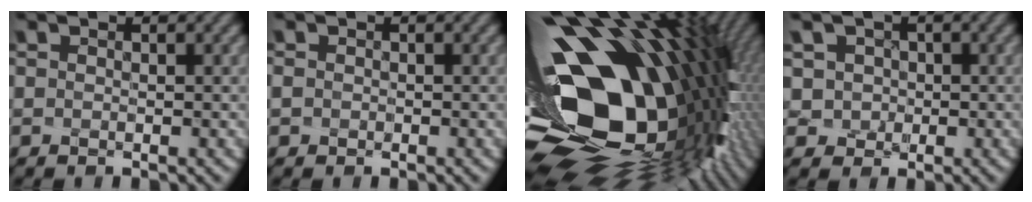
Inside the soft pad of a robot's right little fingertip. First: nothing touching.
{"total": 0.6, "force": [-0.1, 0.5, -0.1], "torque": [-0.002, 0.007, -0.012]}
{"total": 18.1, "force": [-1.4, 13.0, 12.4], "torque": [-0.240, -0.047, -0.002]}
{"total": 3.0, "force": [0.6, 2.9, 0.5], "torque": [-0.021, 0.010, 0.004]}